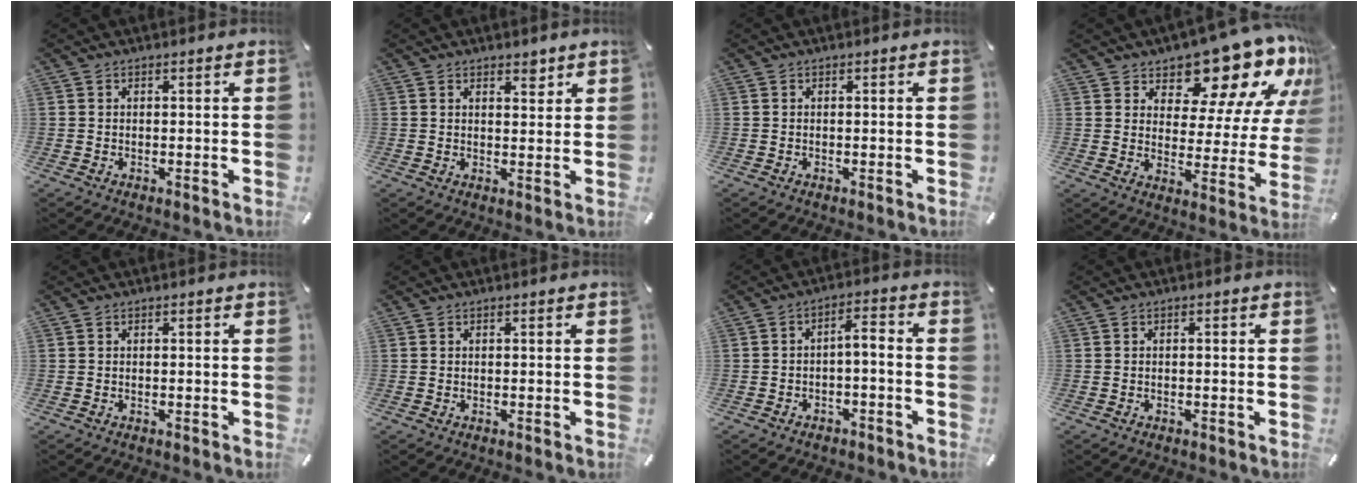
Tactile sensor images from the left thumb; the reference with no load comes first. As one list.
[{"total": 3.2, "force": [2.3, 1.9, 1.1], "torque": [0.005, -0.015, 0.034]}, {"total": 0.0}, {"total": 16.3, "force": [12.6, 7.4, 7.2], "torque": [-0.103, -0.106, 0.210]}, {"total": 0.0}, {"total": 0.0}, {"total": 4.0, "force": [-2.6, 1.8, 2.4], "torque": [-0.042, 0.018, -0.052]}, {"total": 0.7, "force": [-0.5, 0.2, 0.4], "torque": [-0.010, -0.003, -0.008]}]